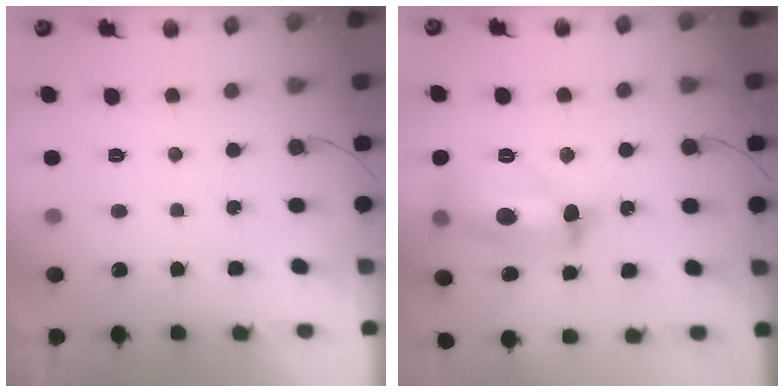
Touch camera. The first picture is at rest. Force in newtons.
{"total": 16.2, "press": 16.2, "slide": 1.4}